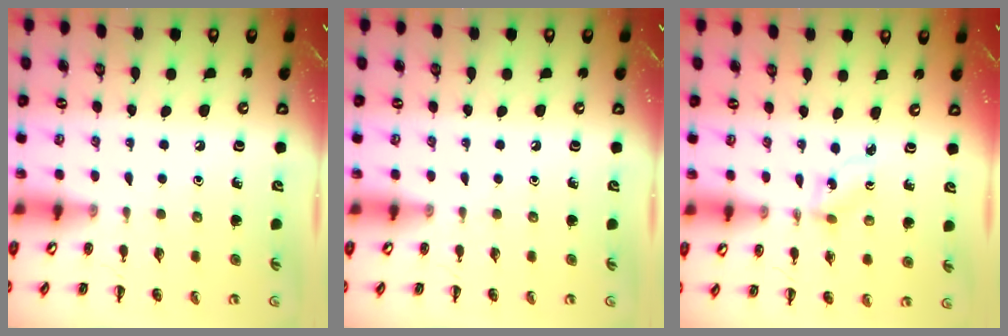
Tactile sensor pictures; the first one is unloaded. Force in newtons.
{"total": 0.0}
{"total": 1.4, "press": 1.2, "slide": 0.6}